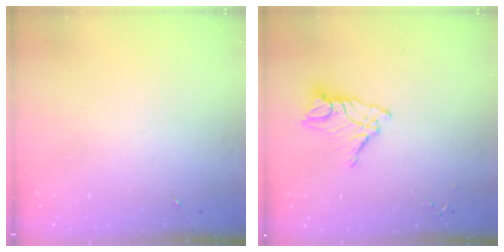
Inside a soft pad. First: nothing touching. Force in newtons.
{"total": 11.3, "press": 11.2, "slide": 1.1}